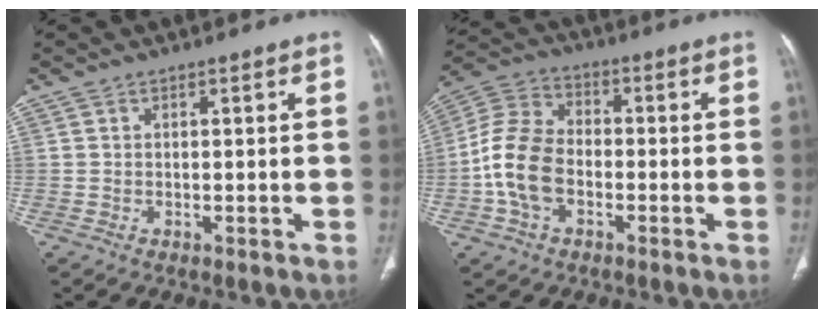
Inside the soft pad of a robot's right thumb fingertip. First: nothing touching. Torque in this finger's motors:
{"motor_torque": [1.88, 1.39, 1.10, -1.24, 0.33]}